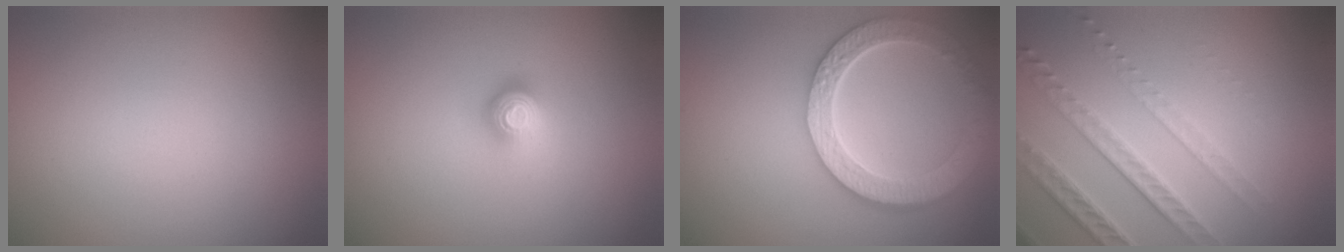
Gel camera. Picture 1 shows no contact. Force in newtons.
{"total": 2.0, "press": 1.4, "slide": 1.4}
{"total": 6.5, "press": 5.1, "slide": 4.1}
{"total": 3.5, "press": 3.1, "slide": 1.7}